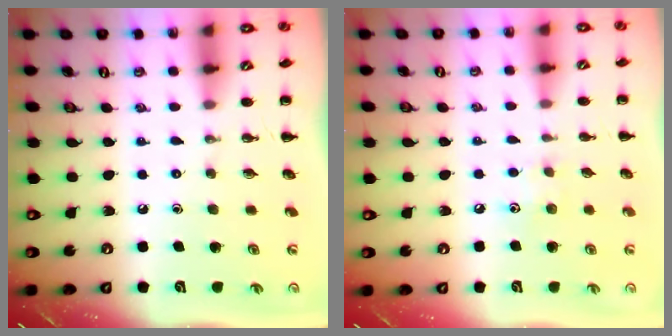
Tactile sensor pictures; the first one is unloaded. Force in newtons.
{"total": 5.2, "press": 5.1, "slide": 1.3}